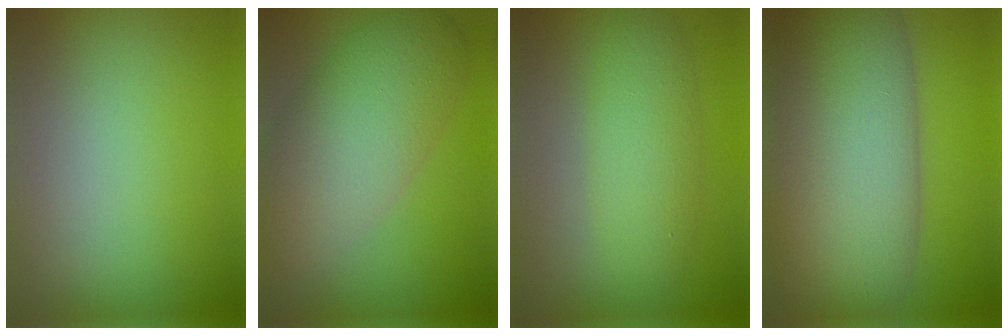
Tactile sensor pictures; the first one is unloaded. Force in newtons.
{"total": 8.3, "press": 8.3, "slide": 0.7}
{"total": 4.0, "press": 4.0, "slide": 0.1}
{"total": 14.1, "press": 14.1, "slide": 0.8}